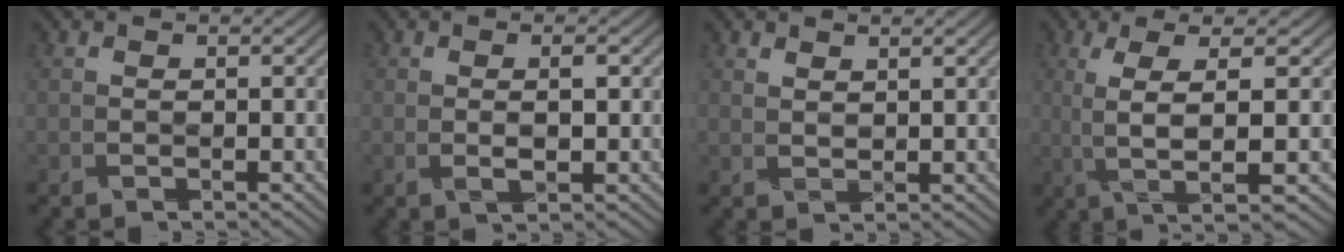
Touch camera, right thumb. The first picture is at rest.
{"total": 2.5, "force": [0.1, 0.6, 2.4], "torque": [-0.046, -0.002, 0.004]}
{"total": 1.4, "force": [1.2, 0.3, 0.8], "torque": [-0.020, -0.003, 0.025]}
{"total": 7.4, "force": [0.5, 1.3, 7.3], "torque": [-0.140, 0.006, 0.012]}